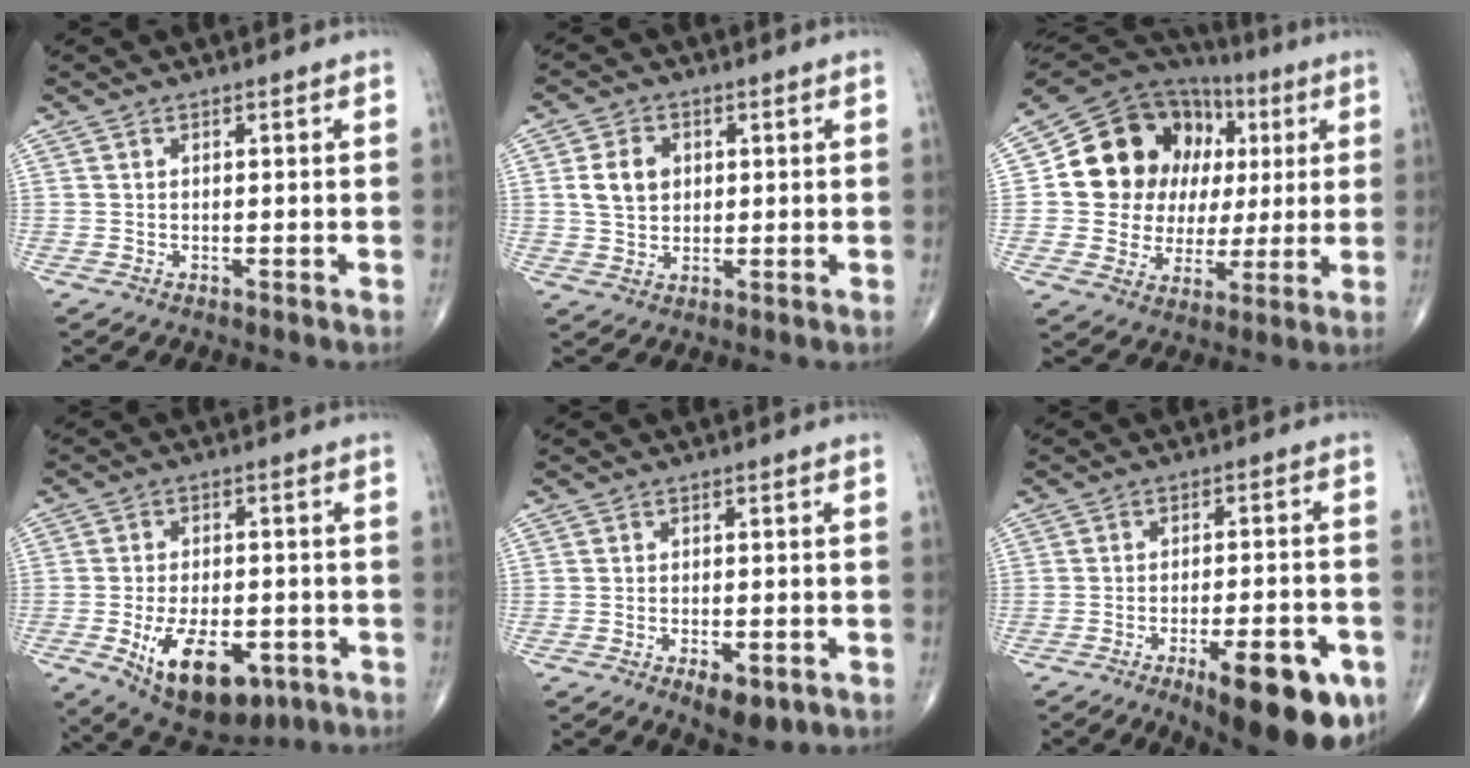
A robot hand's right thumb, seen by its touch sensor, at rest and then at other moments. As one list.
[{"total": 6.3, "force": [1.2, 4.9, 3.8], "torque": [-0.056, -0.003, 0.022]}, {"total": 21.0, "force": [4.2, 17.4, 11.0], "torque": [-0.123, 0.038, 0.084]}, {"total": 14.9, "force": [-5.7, 7.9, 11.2], "torque": [-0.161, 0.008, -0.074]}, {"total": 5.5, "force": [-2.6, 2.5, 4.2], "torque": [-0.059, 0.004, -0.028]}, {"total": 17.0, "force": [-8.4, 5.5, 13.7], "torque": [-0.137, 0.033, -0.108]}]